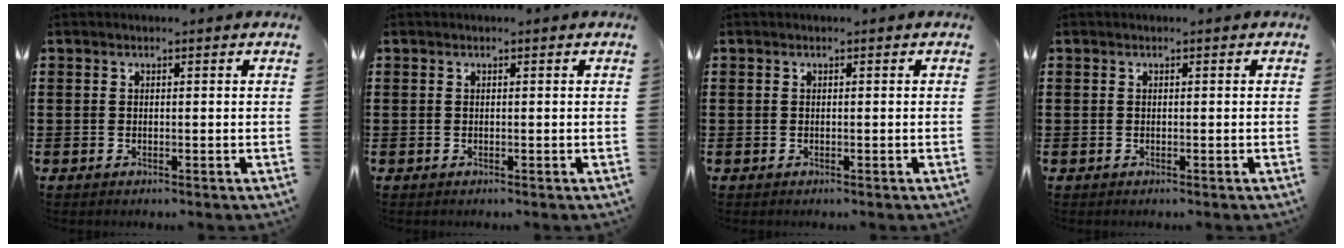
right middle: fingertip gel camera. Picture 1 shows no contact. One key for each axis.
{"total": 0.0}
{"total": 0.0}
{"total": 0.0}